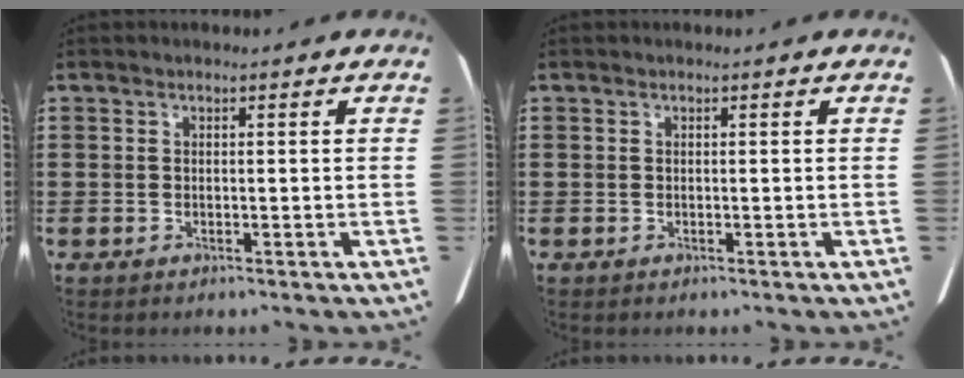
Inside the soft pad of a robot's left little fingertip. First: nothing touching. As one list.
[{"total": 0.0}]